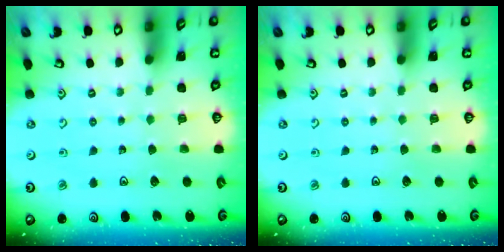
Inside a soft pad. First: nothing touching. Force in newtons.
{"total": 0.0}